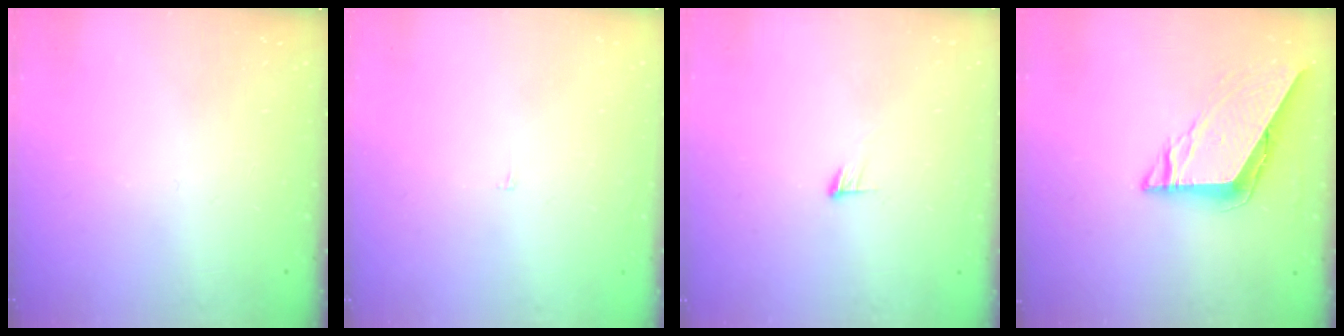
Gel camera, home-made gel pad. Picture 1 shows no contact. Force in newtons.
{"total": 2.2, "press": 2.2, "slide": 0.2}
{"total": 4.0, "press": 4.0, "slide": 0.3}
{"total": 7.8, "press": 7.8, "slide": 0.4}